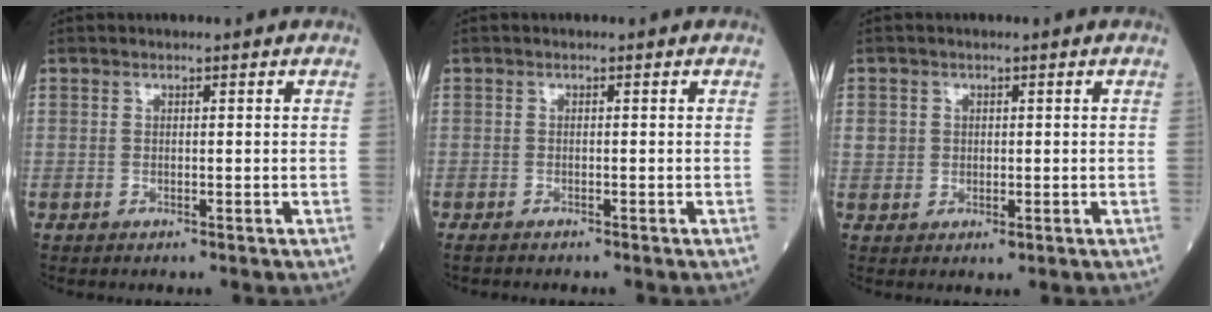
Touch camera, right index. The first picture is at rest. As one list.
[{"total": 1.1, "force": [-1.0, 0.2, 0.4], "torque": [-0.013, -0.003, -0.014]}, {"total": 2.7, "force": [0.4, 2.5, 1.1], "torque": [-0.019, 0.002, 0.011]}]